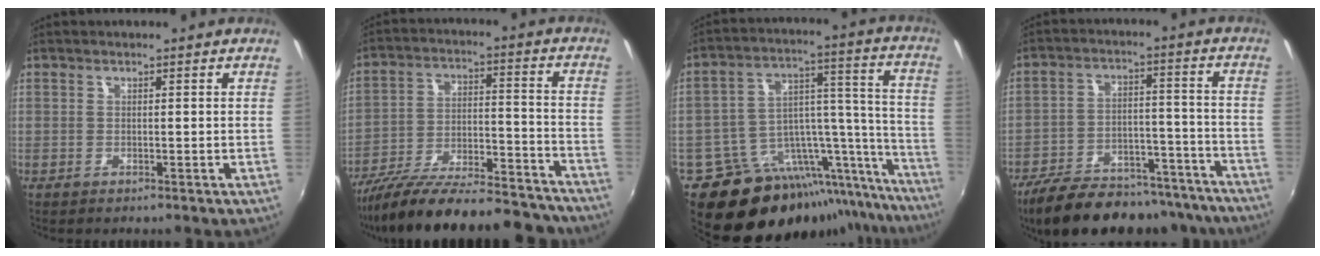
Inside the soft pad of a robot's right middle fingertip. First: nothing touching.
{"total": 27.5, "force": [-23.5, 7.0, 12.4], "torque": [-0.219, -0.016, -0.332]}
{"total": 26.0, "force": [-20.2, 11.7, 11.5], "torque": [-0.150, 0.052, -0.282]}
{"total": 25.5, "force": [-21.6, 9.0, 10.4], "torque": [-0.199, 0.009, -0.281]}